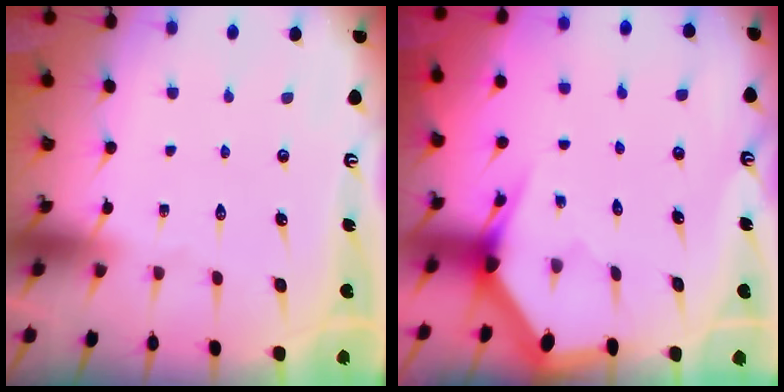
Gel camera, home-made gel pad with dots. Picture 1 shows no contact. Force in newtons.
{"total": 3.1, "press": 3.1, "slide": 0.1}